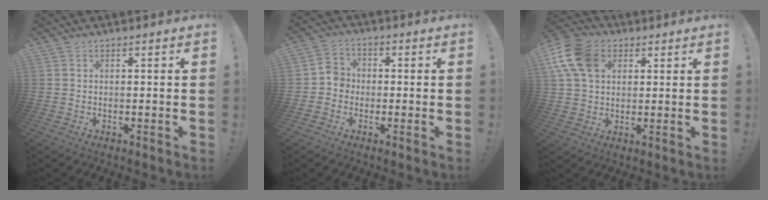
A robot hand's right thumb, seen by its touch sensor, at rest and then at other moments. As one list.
[{"total": 5.1, "force": [-1.8, 4.4, 1.7], "torque": [-0.023, 0.020, -0.032]}, {"total": 13.9, "force": [4.7, 9.9, 8.5], "torque": [-0.159, -0.009, 0.092]}]